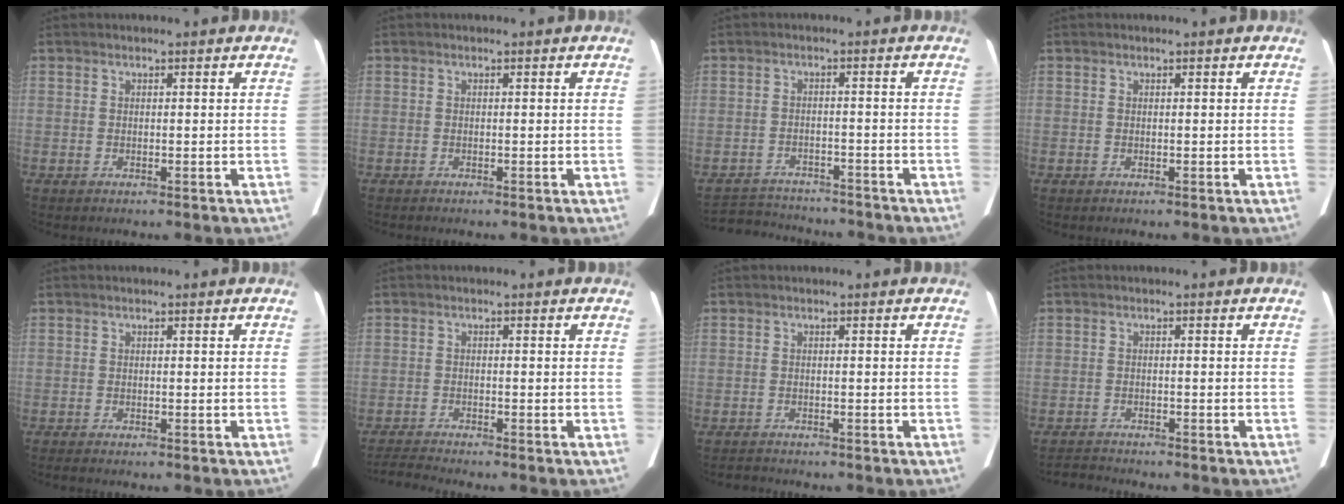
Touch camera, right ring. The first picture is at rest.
{"total": 0.0}
{"total": 9.9, "force": [-9.5, 2.2, 1.9], "torque": [-0.043, 0.008, -0.133]}
{"total": 0.0}
{"total": 0.8, "force": [-0.7, 0.0, 0.3], "torque": [-0.013, -0.004, -0.013]}
{"total": 3.1, "force": [-2.9, -1.0, 0.2], "torque": [-0.015, -0.022, -0.056]}
{"total": 1.5, "force": [-1.5, 0.2, 0.0], "torque": [-0.005, -0.008, -0.022]}
{"total": 2.7, "force": [-2.7, -0.1, 0.0], "torque": [-0.005, -0.016, -0.045]}